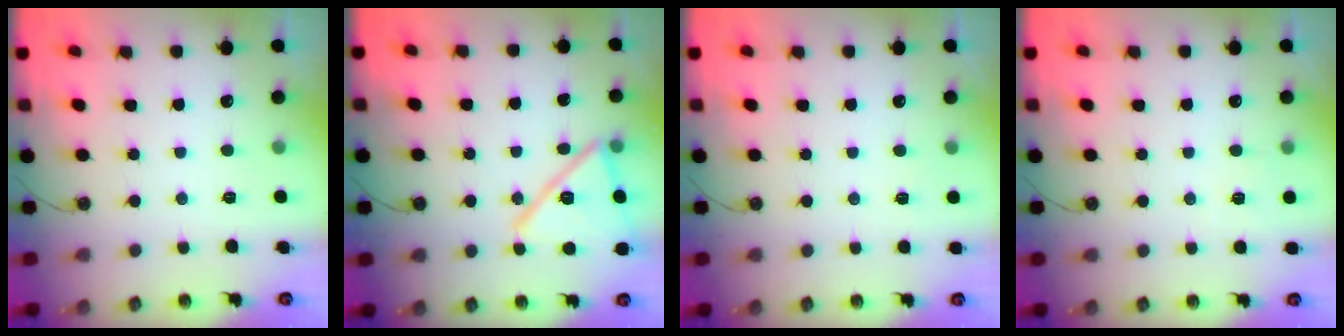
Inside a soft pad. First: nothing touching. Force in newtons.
{"total": 17.0, "press": 17.0, "slide": 0.5}
{"total": 2.6, "press": 1.9, "slide": 1.8}
{"total": 3.3, "press": 2.2, "slide": 2.5}